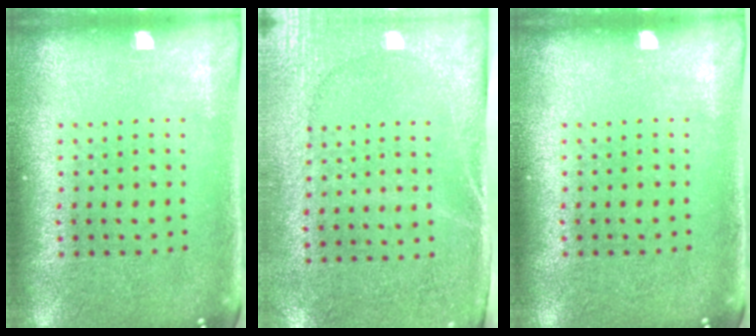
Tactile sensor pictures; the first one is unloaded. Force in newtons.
{"total": 2.7, "press": 2.2, "slide": 1.5}
{"total": 0.0}